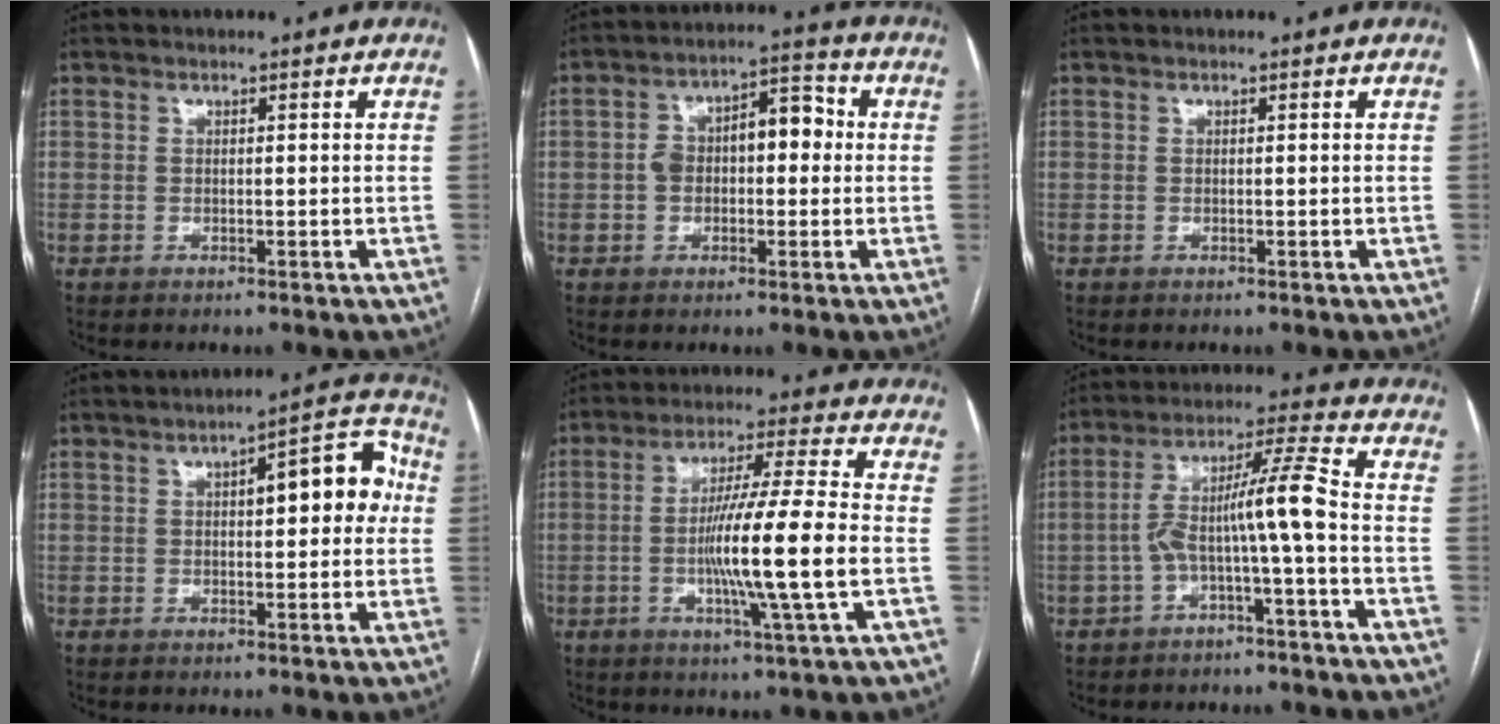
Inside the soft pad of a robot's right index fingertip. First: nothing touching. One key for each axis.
{"total": 8.9, "fx": 0.3, "fy": 4.7, "fz": 7.6, "tx": -0.128, "ty": 0.045, "tz": 0.006}
{"total": 0.0}
{"total": 10.1, "fx": 1.7, "fy": 3.2, "fz": 9.4, "tx": -0.117, "ty": 0.037, "tz": 0.019}
{"total": 13.3, "fx": -2.3, "fy": -1.0, "fz": 13.1, "tx": -0.237, "ty": -0.008, "tz": -0.047}
{"total": 9.0, "fx": -2.2, "fy": -0.6, "fz": 8.7, "tx": -0.154, "ty": 0.036, "tz": -0.038}